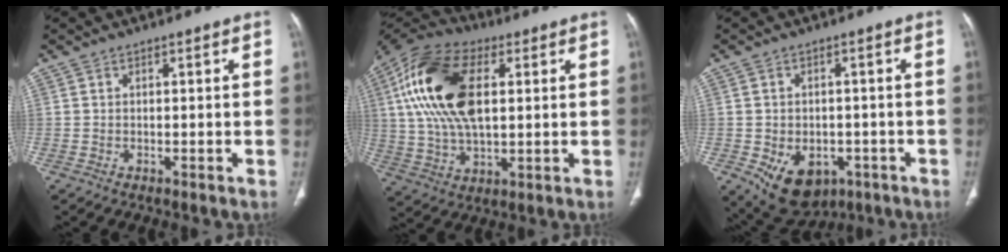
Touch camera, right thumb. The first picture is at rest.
{"total": 20.6, "force": [4.7, 11.1, 16.7], "torque": [-0.328, 0.006, 0.078]}
{"total": 11.9, "force": [-4.9, 8.3, 7.0], "torque": [-0.099, 0.009, -0.053]}